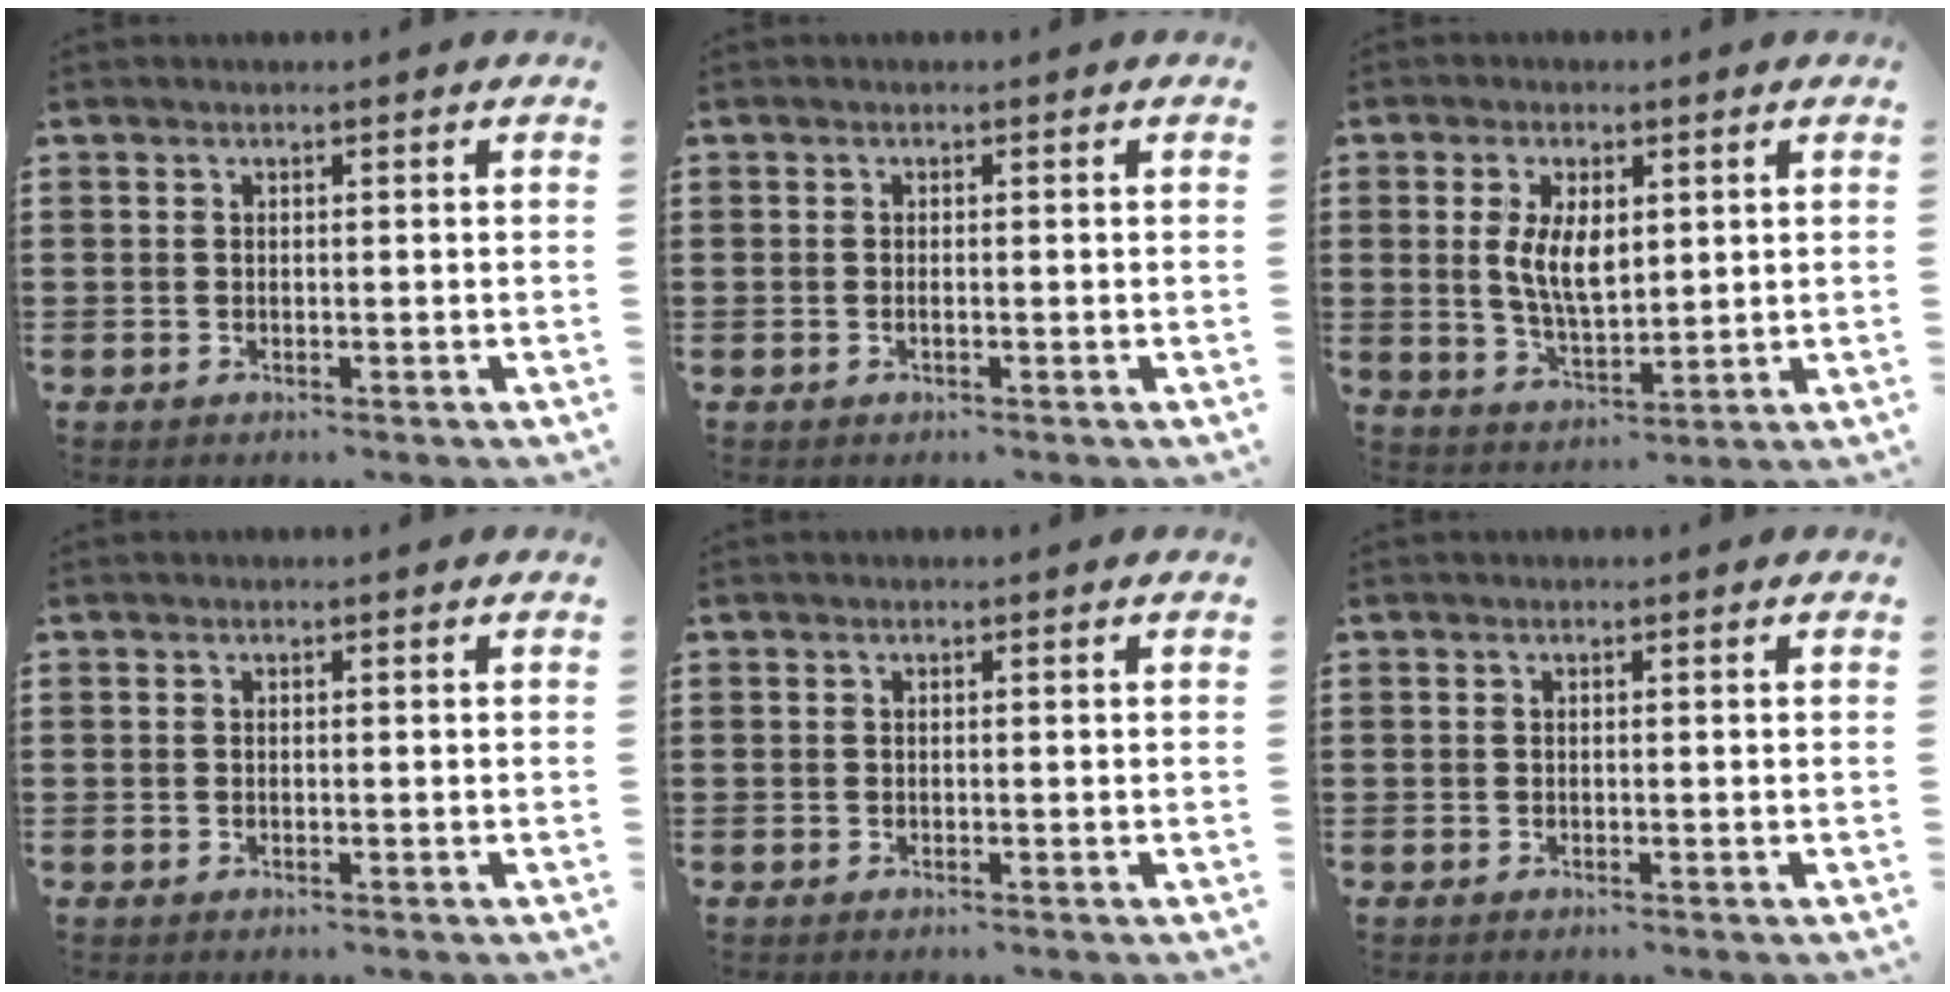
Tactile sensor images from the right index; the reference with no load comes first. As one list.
[{"total": 0.5, "force": [-0.3, 0.0, 0.4], "torque": [-0.008, -0.002, -0.004]}, {"total": 6.9, "force": [1.2, 3.5, 5.8], "torque": [-0.117, 0.003, 0.017]}, {"total": 0.0}, {"total": 0.0}, {"total": 0.0}]